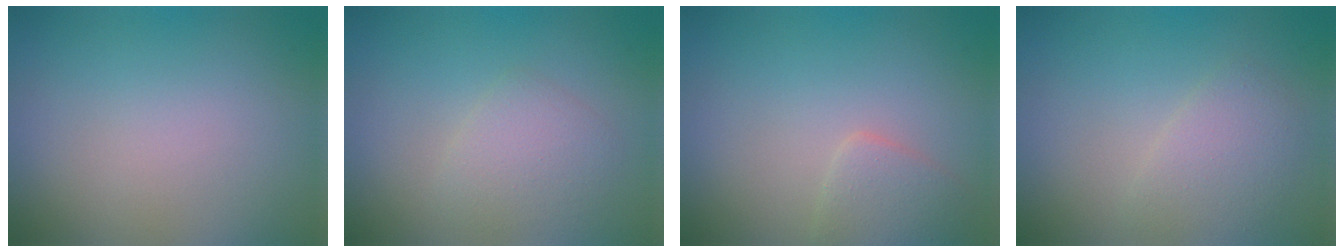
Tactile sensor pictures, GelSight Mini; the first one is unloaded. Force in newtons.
{"total": 2.2, "press": 2.2, "slide": 0.1}
{"total": 1.9, "press": 1.9, "slide": 0.0}
{"total": 2.4, "press": 2.4, "slide": 0.2}